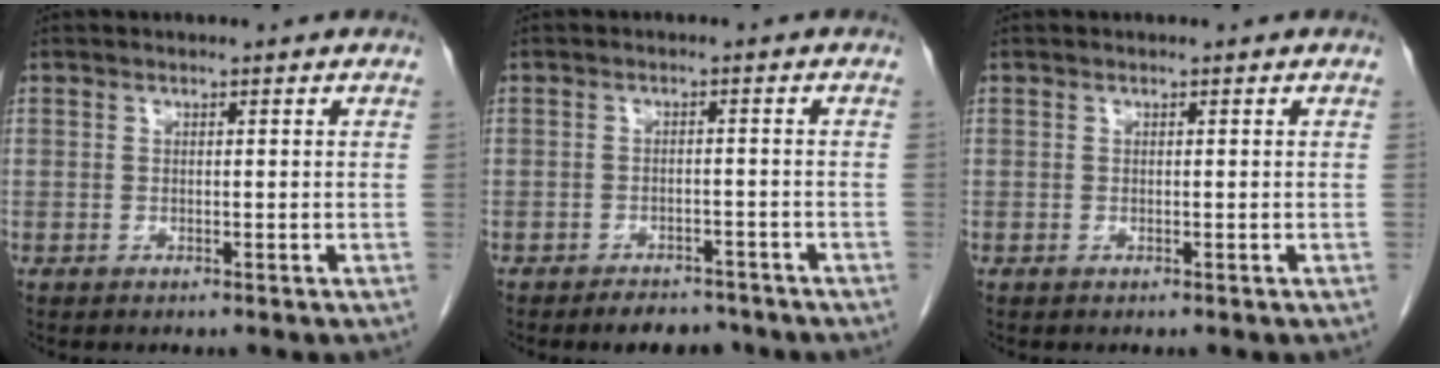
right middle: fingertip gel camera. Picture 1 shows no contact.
{"total": 4.6, "force": [-4.0, 1.9, 1.4], "torque": [-0.018, 0.000, -0.055]}
{"total": 0.0}